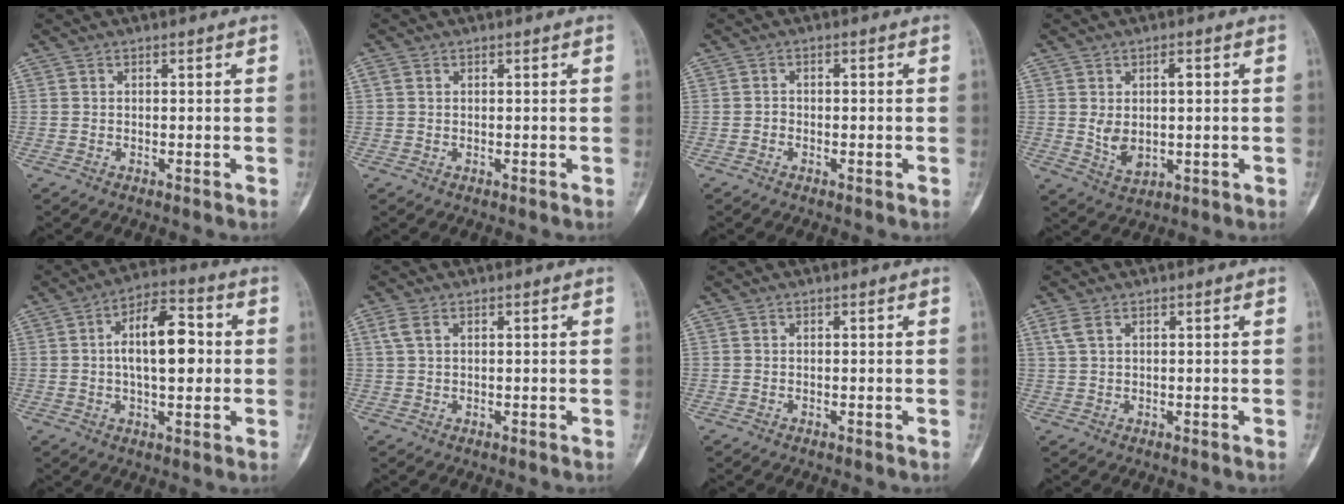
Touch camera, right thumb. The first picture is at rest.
{"total": 0.8, "force": [0.3, 0.6, 0.5], "torque": [-0.012, 0.004, 0.005]}
{"total": 1.3, "force": [-0.4, 0.9, 0.9], "torque": [-0.005, 0.002, -0.008]}
{"total": 7.8, "force": [0.9, 4.1, 6.6], "torque": [-0.103, -0.004, 0.026]}
{"total": 12.6, "force": [1.1, 5.9, 11.1], "torque": [-0.159, 0.016, 0.011]}
{"total": 2.4, "force": [1.0, 1.3, 1.7], "torque": [-0.047, 0.009, 0.025]}
{"total": 0.0}
{"total": 2.3, "force": [1.2, 1.2, 1.6], "torque": [-0.043, 0.008, 0.032]}